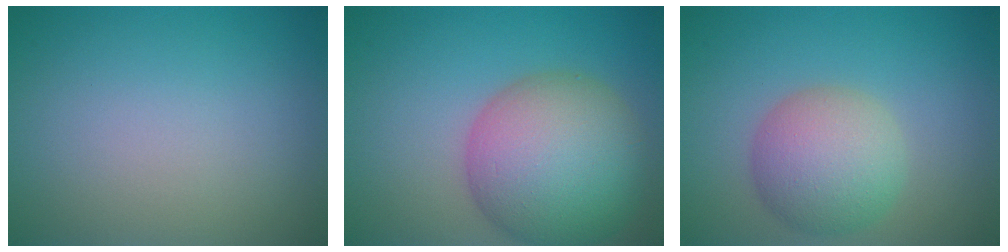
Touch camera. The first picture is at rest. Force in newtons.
{"total": 10.7, "press": 10.7, "slide": 0.3}
{"total": 5.5, "press": 5.5, "slide": 0.1}